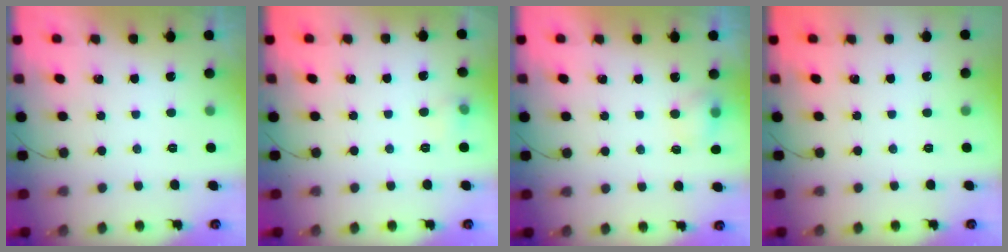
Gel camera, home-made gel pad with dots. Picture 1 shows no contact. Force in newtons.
{"total": 8.1, "press": 4.3, "slide": 6.9}
{"total": 5.1, "press": 4.9, "slide": 1.4}
{"total": 0.0}